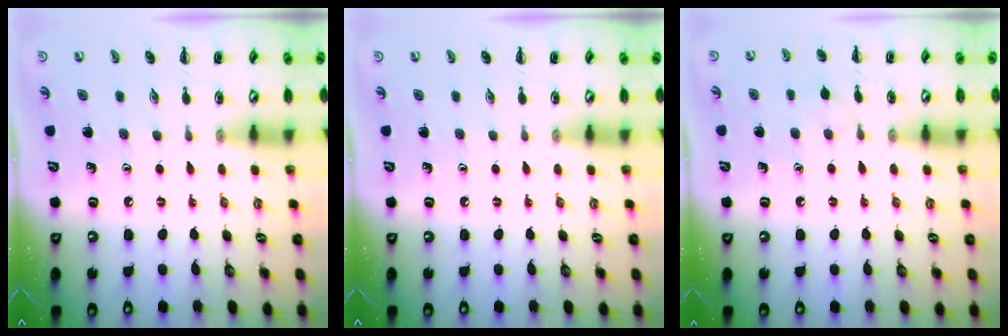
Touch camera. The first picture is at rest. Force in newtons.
{"total": 0.0}
{"total": 6.1, "press": 5.8, "slide": 1.9}